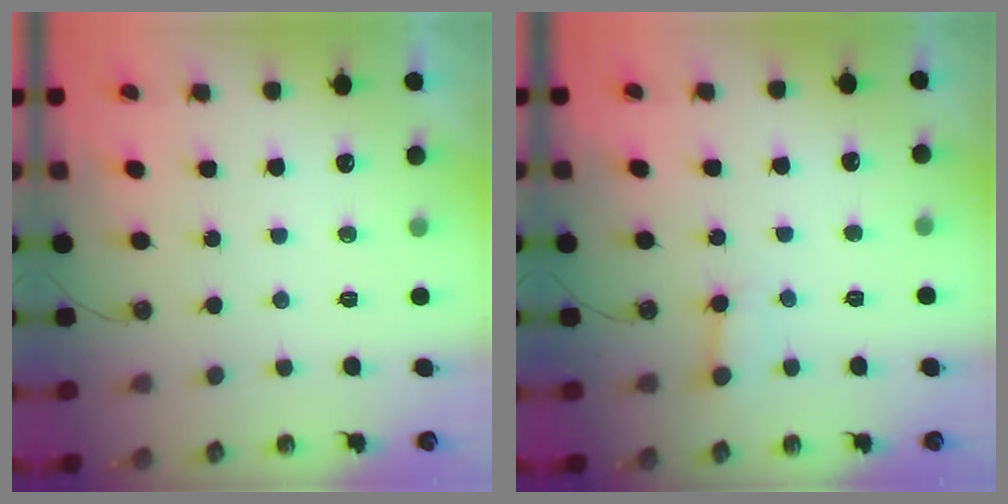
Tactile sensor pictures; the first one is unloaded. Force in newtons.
{"total": 3.3, "press": 3.3, "slide": 0.4}